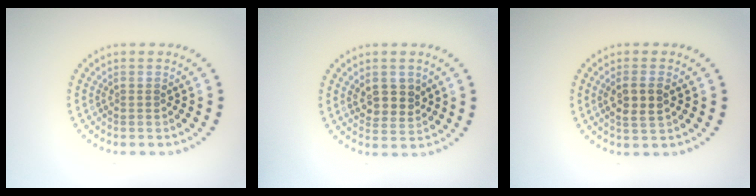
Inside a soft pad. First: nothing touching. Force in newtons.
{"total": 2.8, "press": 2.7, "slide": 0.9}
{"total": 2.6, "press": 2.5, "slide": 0.9}